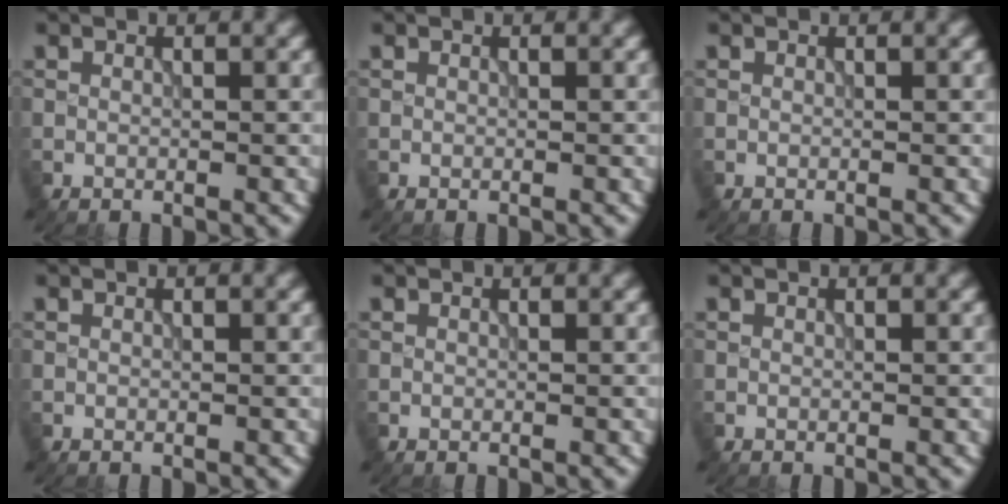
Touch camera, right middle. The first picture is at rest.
{"total": 0.0}
{"total": 0.0}
{"total": 0.0}
{"total": 0.0}
{"total": 0.0}